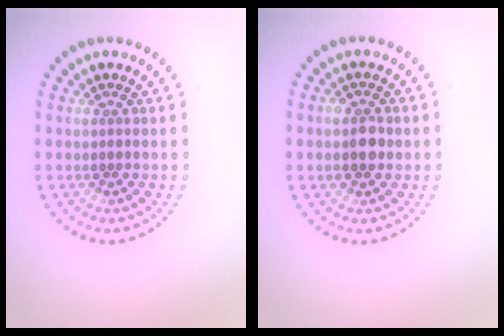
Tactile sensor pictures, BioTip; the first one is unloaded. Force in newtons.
{"total": 2.5, "press": 2.5, "slide": 0.2}